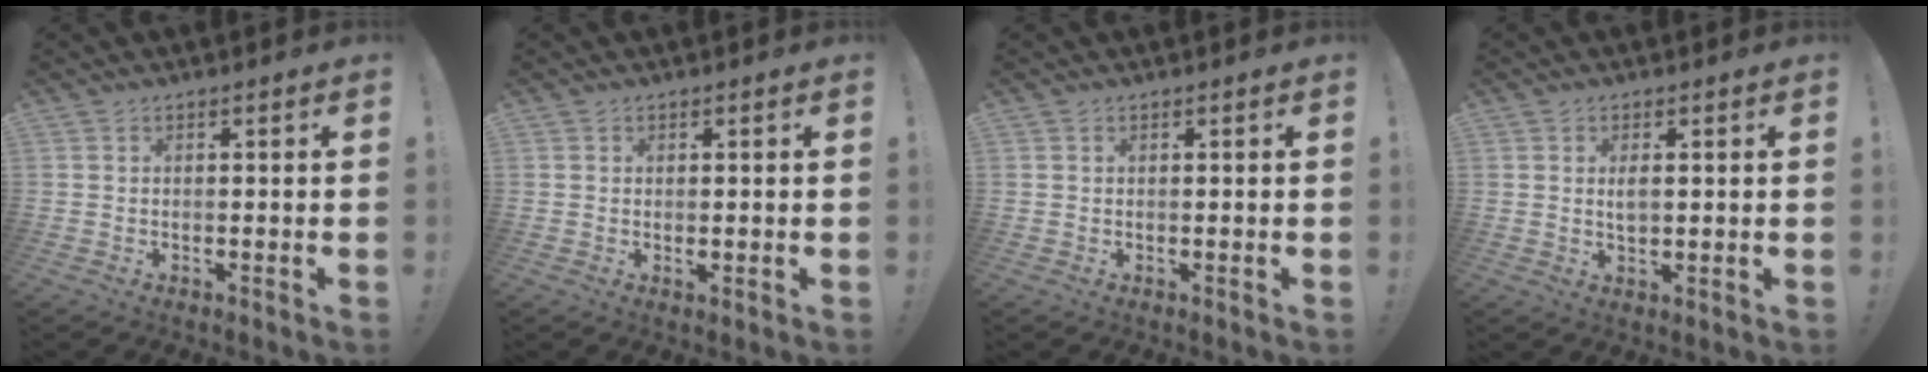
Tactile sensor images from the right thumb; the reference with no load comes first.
{"total": 0.6, "force": [0.0, 0.5, 0.4], "torque": [0.003, -0.001, -0.001]}
{"total": 0.0}
{"total": 2.7, "force": [0.6, 1.3, 2.2], "torque": [-0.031, -0.003, 0.007]}